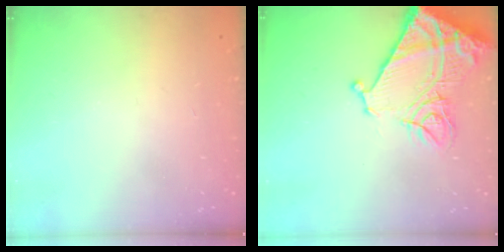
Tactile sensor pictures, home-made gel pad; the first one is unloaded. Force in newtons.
{"total": 17.0, "press": 16.8, "slide": 2.0}